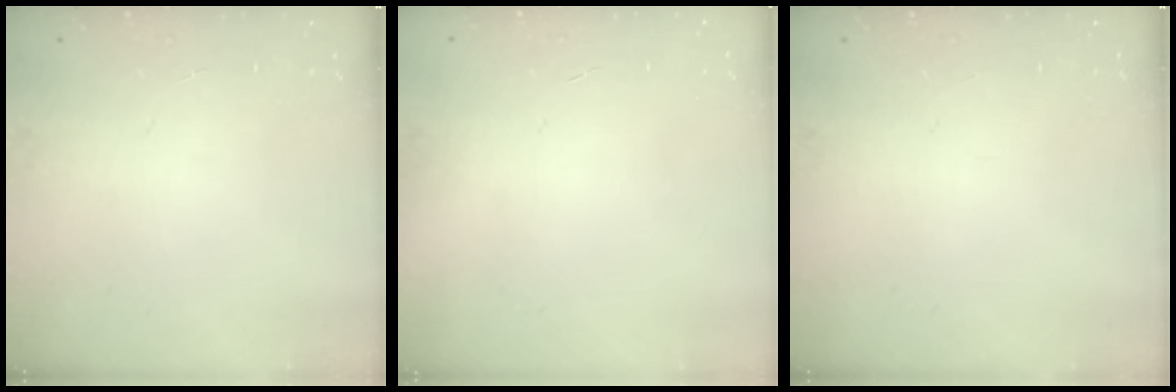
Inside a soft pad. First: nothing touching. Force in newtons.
{"total": 0.0}
{"total": 0.0}